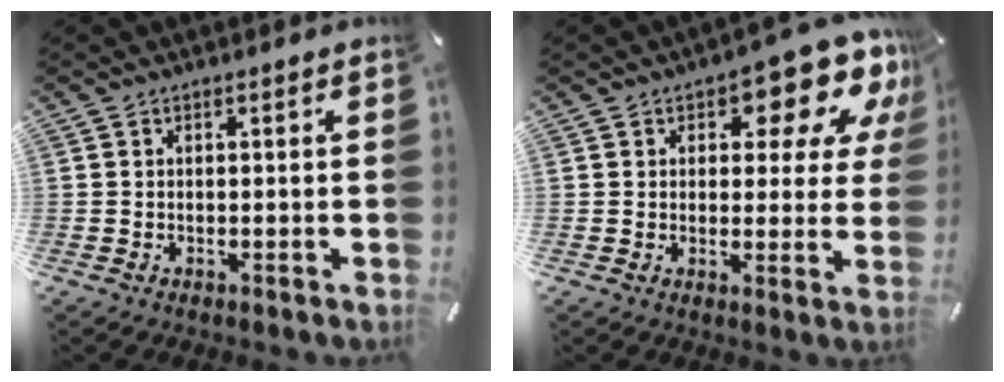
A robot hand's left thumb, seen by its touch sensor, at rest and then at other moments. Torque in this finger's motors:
{"motor_torque": [0.59, 0.49, 0.55, -0.03, 0.13]}